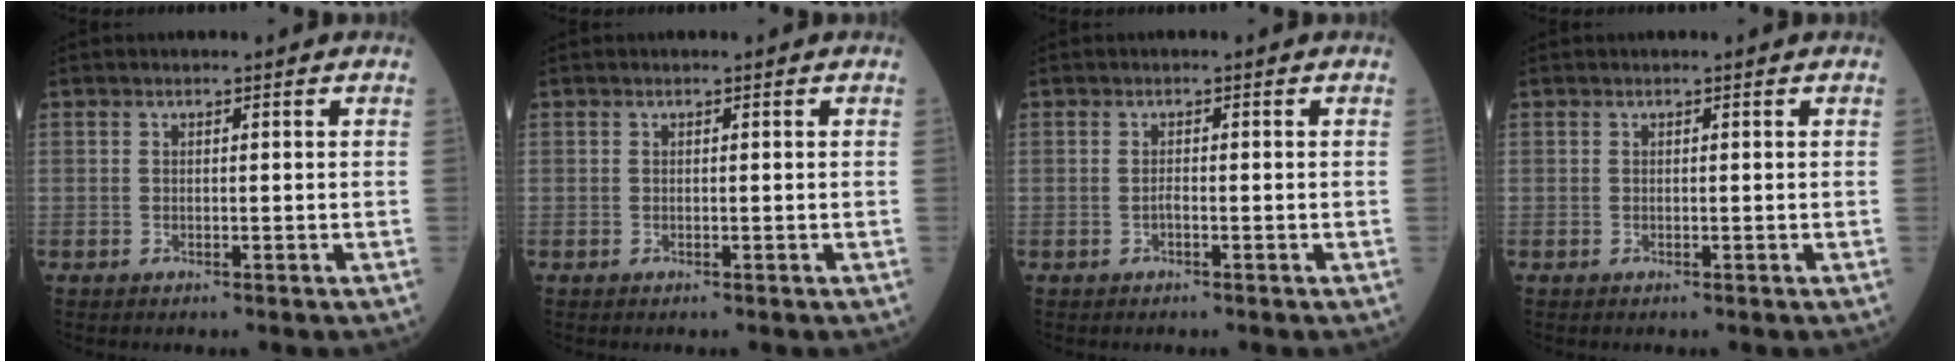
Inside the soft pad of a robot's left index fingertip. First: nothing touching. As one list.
[{"total": 0.0}, {"total": 0.6, "force": [-0.3, 0.0, 0.5], "torque": [-0.010, 0.001, -0.003]}, {"total": 0.0}]